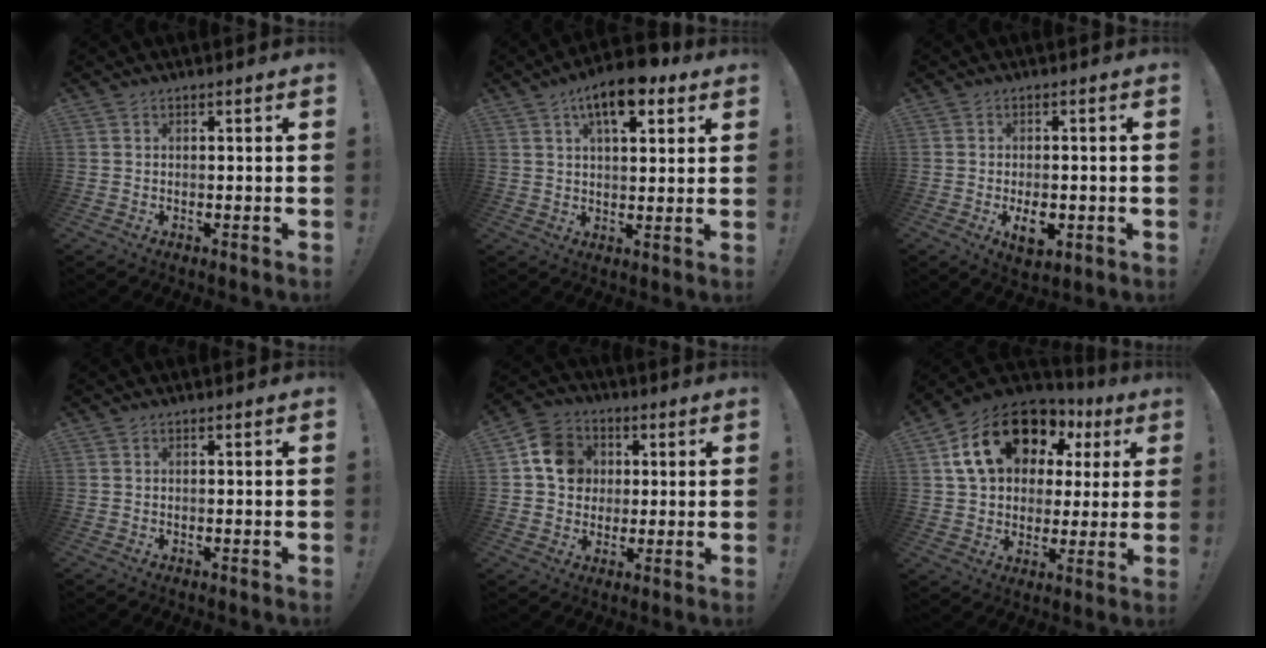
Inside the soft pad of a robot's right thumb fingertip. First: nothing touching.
{"total": 11.5, "force": [6.5, 4.7, 8.2], "torque": [-0.123, -0.020, 0.111]}
{"total": 6.2, "force": [-2.0, 3.3, 4.9], "torque": [-0.068, 0.000, -0.032]}
{"total": 0.5, "force": [0.3, -0.5, 0.0], "torque": [-0.001, -0.001, 0.005]}
{"total": 12.0, "force": [2.4, 10.6, 5.1], "torque": [-0.067, 0.007, 0.052]}
{"total": 20.9, "force": [9.8, 13.3, 12.8], "torque": [-0.201, -0.033, 0.189]}